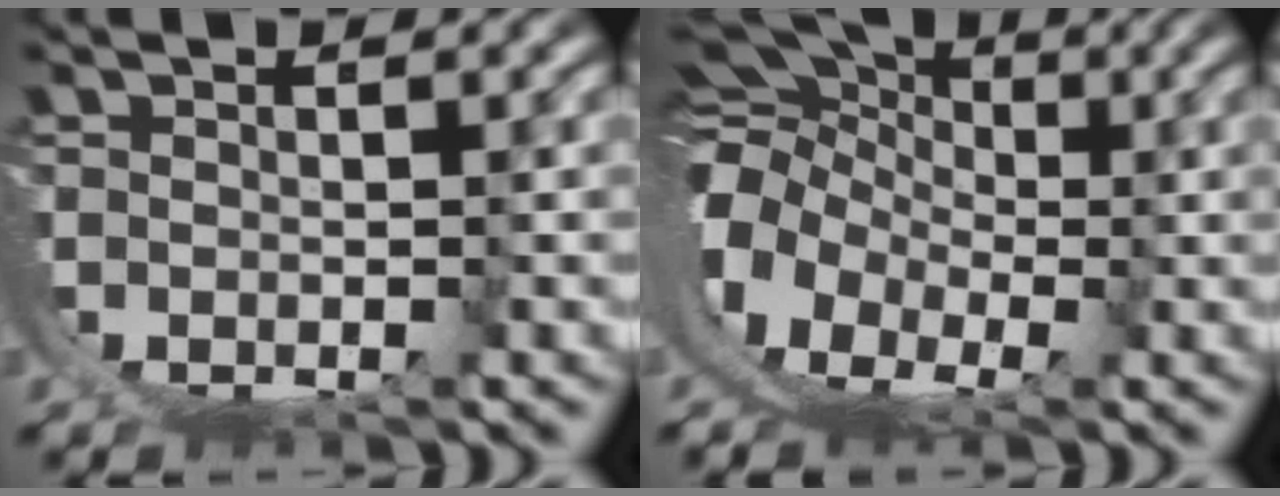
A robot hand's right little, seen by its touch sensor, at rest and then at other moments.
{"total": 15.0, "force": [-1.5, 12.5, 8.1], "torque": [-0.176, -0.040, -0.033]}